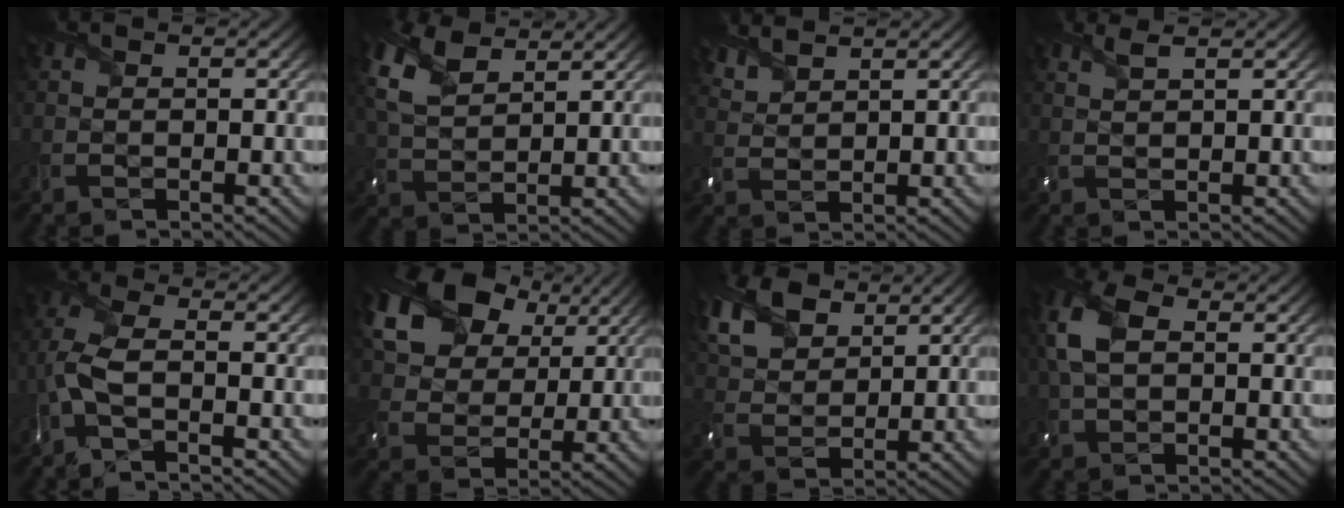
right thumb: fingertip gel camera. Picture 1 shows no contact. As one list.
[{"total": 8.2, "force": [4.9, 4.0, 5.3], "torque": [-0.158, 0.016, 0.101]}, {"total": 3.9, "force": [3.5, 0.7, 1.4], "torque": [-0.044, 0.006, 0.073]}, {"total": 1.9, "force": [1.4, 0.3, 1.4], "torque": [-0.034, 0.006, 0.028]}, {"total": 5.5, "force": [-1.4, 2.2, 4.9], "torque": [-0.131, 0.005, -0.042]}, {"total": 16.6, "force": [8.7, 11.0, 8.9], "torque": [-0.212, 0.050, 0.148]}, {"total": 9.2, "force": [5.8, 5.1, 5.0], "torque": [-0.148, 0.015, 0.115]}, {"total": 7.3, "force": [1.7, 4.5, 5.5], "torque": [-0.152, 0.014, 0.024]}]